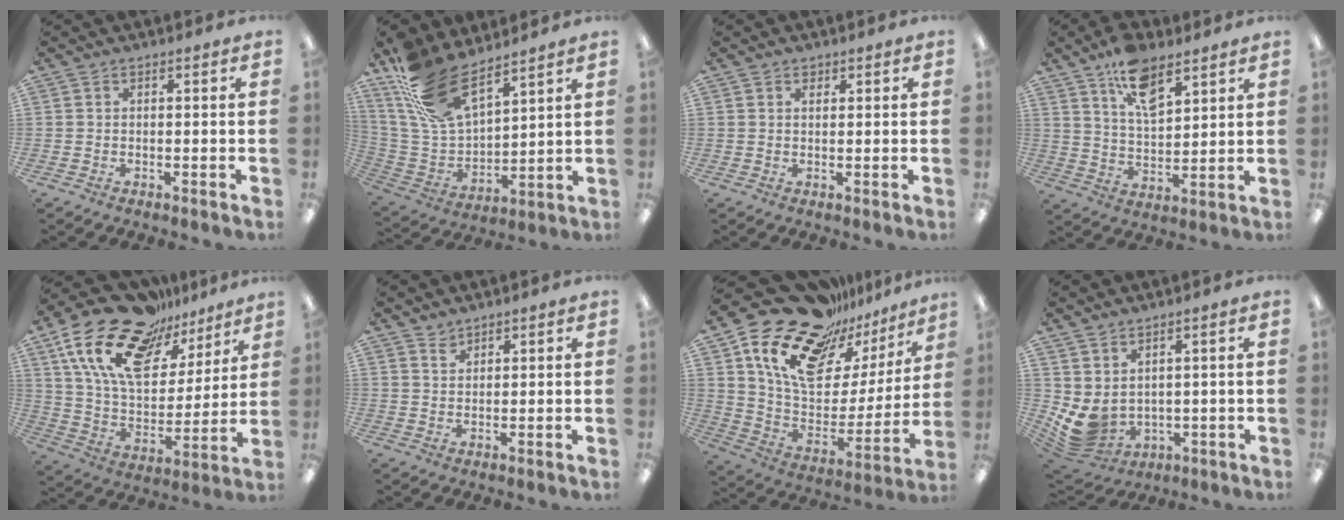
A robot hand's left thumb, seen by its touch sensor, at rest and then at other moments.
{"total": 19.2, "force": [13.2, 8.6, 10.9], "torque": [-0.249, -0.061, 0.247]}
{"total": 1.2, "force": [0.9, 0.7, 0.2], "torque": [0.004, -0.001, 0.015]}
{"total": 11.7, "force": [7.7, 5.6, 6.9], "torque": [-0.113, -0.034, 0.137]}
{"total": 22.0, "force": [14.9, 10.5, 12.3], "torque": [-0.246, -0.093, 0.263]}
{"total": 2.0, "force": [1.9, 0.7, 0.1], "torque": [0.003, -0.008, 0.037]}
{"total": 22.3, "force": [15.6, 11.8, 10.8], "torque": [-0.182, -0.106, 0.275]}
{"total": 6.4, "force": [1.3, 4.7, 4.2], "torque": [-0.118, -0.026, 0.028]}